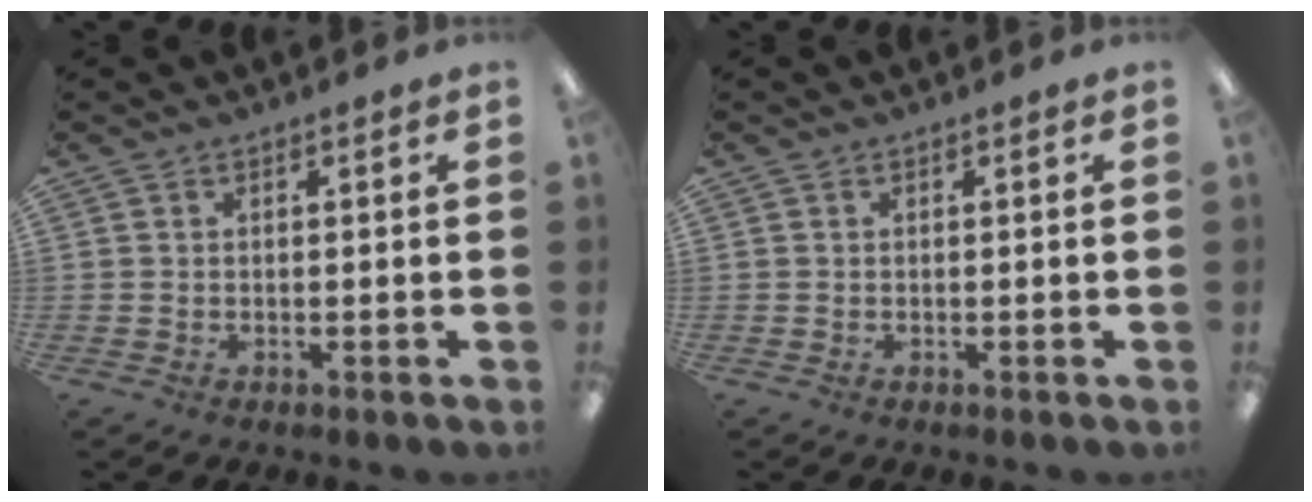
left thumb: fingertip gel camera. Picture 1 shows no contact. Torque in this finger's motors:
{"motor_torque": [-0.07, -0.07, 0.11, -0.02, 0.00]}